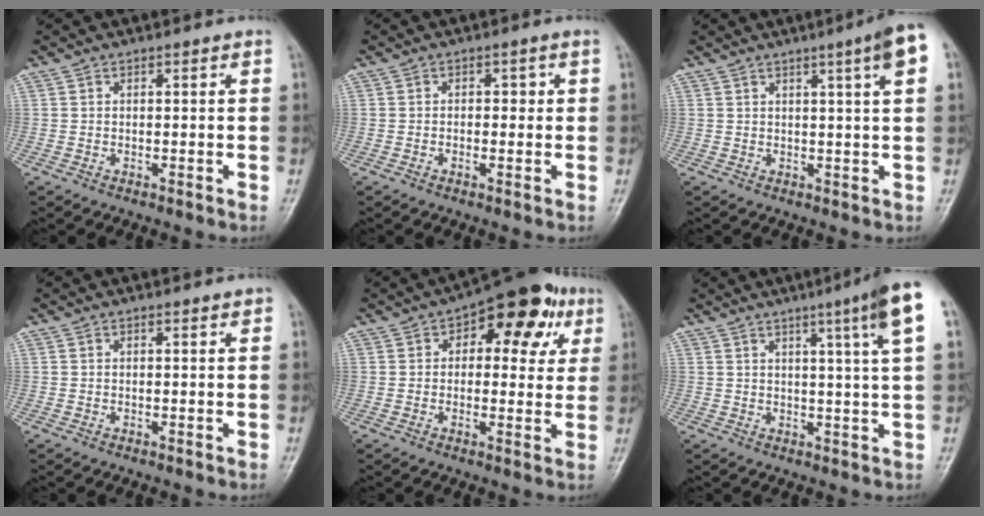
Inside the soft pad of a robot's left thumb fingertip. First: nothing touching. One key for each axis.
{"total": 2.2, "fx": 0.0, "fy": 1.3, "fz": 1.7, "tx": -0.015, "ty": 0.009, "tz": -0.004}
{"total": 6.7, "fx": 2.9, "fy": -0.1, "fz": 6.0, "tx": -0.084, "ty": -0.002, "tz": 0.037}
{"total": 0.5, "fx": 0.4, "fy": 0.1, "fz": 0.3, "tx": -0.005, "ty": -0.002, "tz": 0.003}
{"total": 13.8, "fx": 5.1, "fy": 7.7, "fz": 10.2, "tx": -0.076, "ty": 0.013, "tz": 0.060}
{"total": 9.6, "fx": 4.3, "fy": -0.6, "fz": 8.5, "tx": -0.122, "ty": -0.009, "tz": 0.056}